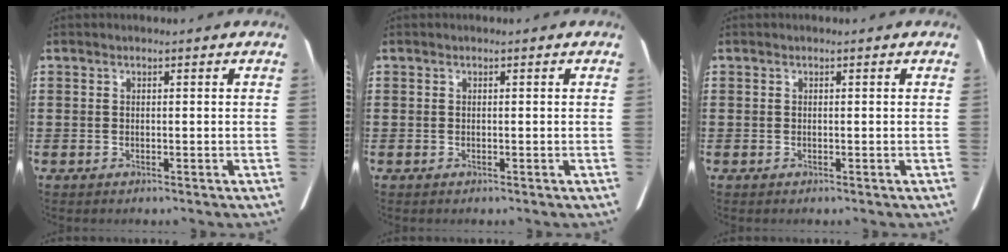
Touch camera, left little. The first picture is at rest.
{"total": 0.0}
{"total": 0.0}